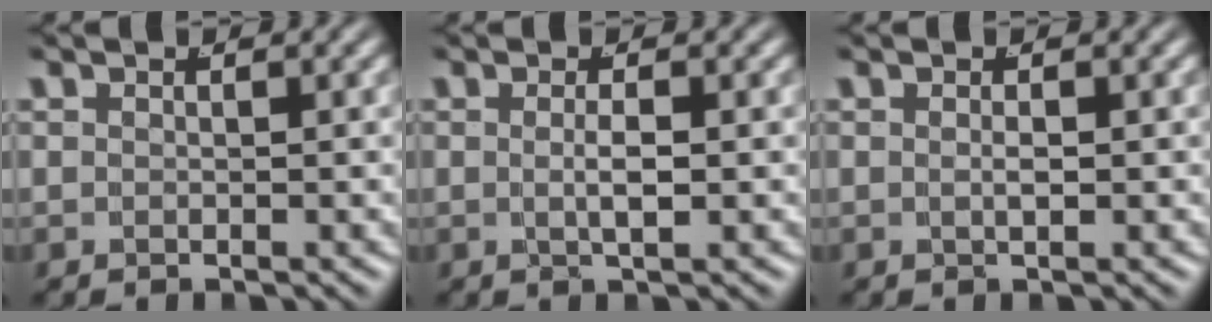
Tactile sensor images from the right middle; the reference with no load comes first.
{"total": 1.5, "force": [-0.2, -0.3, 1.4], "torque": [-0.027, -0.008, 0.000]}
{"total": 0.7, "force": [-0.1, -0.2, 0.6], "torque": [-0.015, -0.009, 0.003]}